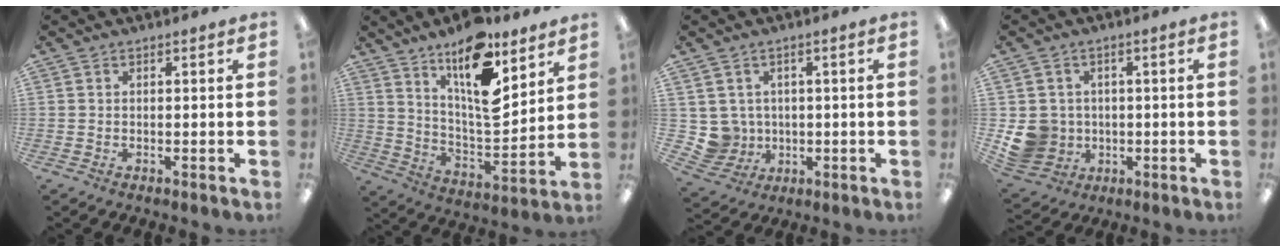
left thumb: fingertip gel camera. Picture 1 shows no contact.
{"total": 17.0, "force": [11.0, 6.0, 11.5], "torque": [-0.188, -0.071, 0.184]}
{"total": 5.3, "force": [1.1, 5.2, 0.2], "torque": [-0.026, -0.004, 0.027]}
{"total": 9.6, "force": [-1.4, 9.0, 2.9], "torque": [-0.089, 0.017, -0.014]}